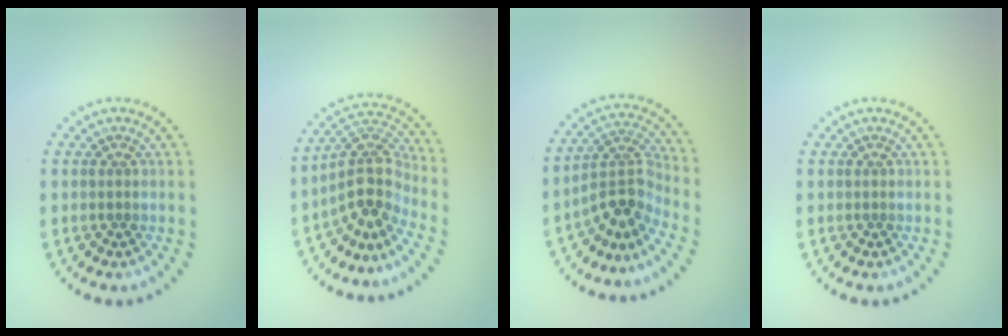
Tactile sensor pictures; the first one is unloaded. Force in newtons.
{"total": 4.3, "press": 3.3, "slide": 2.8}
{"total": 3.8, "press": 2.6, "slide": 2.8}
{"total": 0.0}